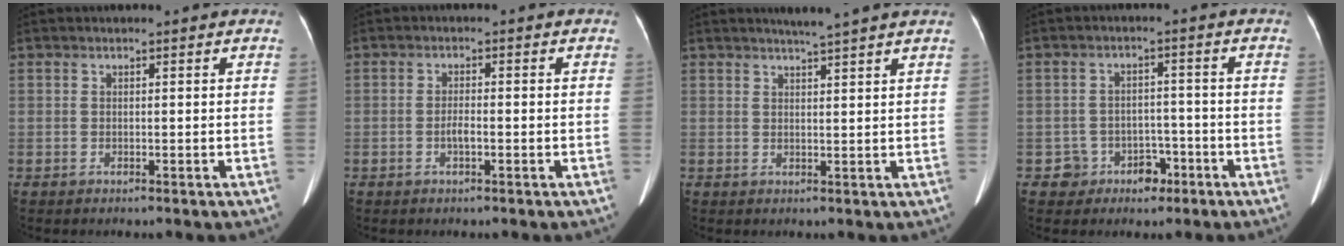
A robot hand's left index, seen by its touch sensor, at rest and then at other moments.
{"total": 2.0, "force": [-0.7, 0.5, 1.8], "torque": [-0.033, 0.002, -0.011]}
{"total": 4.4, "force": [3.8, -1.1, 2.0], "torque": [-0.029, 0.002, 0.049]}
{"total": 4.7, "force": [-2.7, 3.9, 0.3], "torque": [0.013, 0.011, -0.031]}